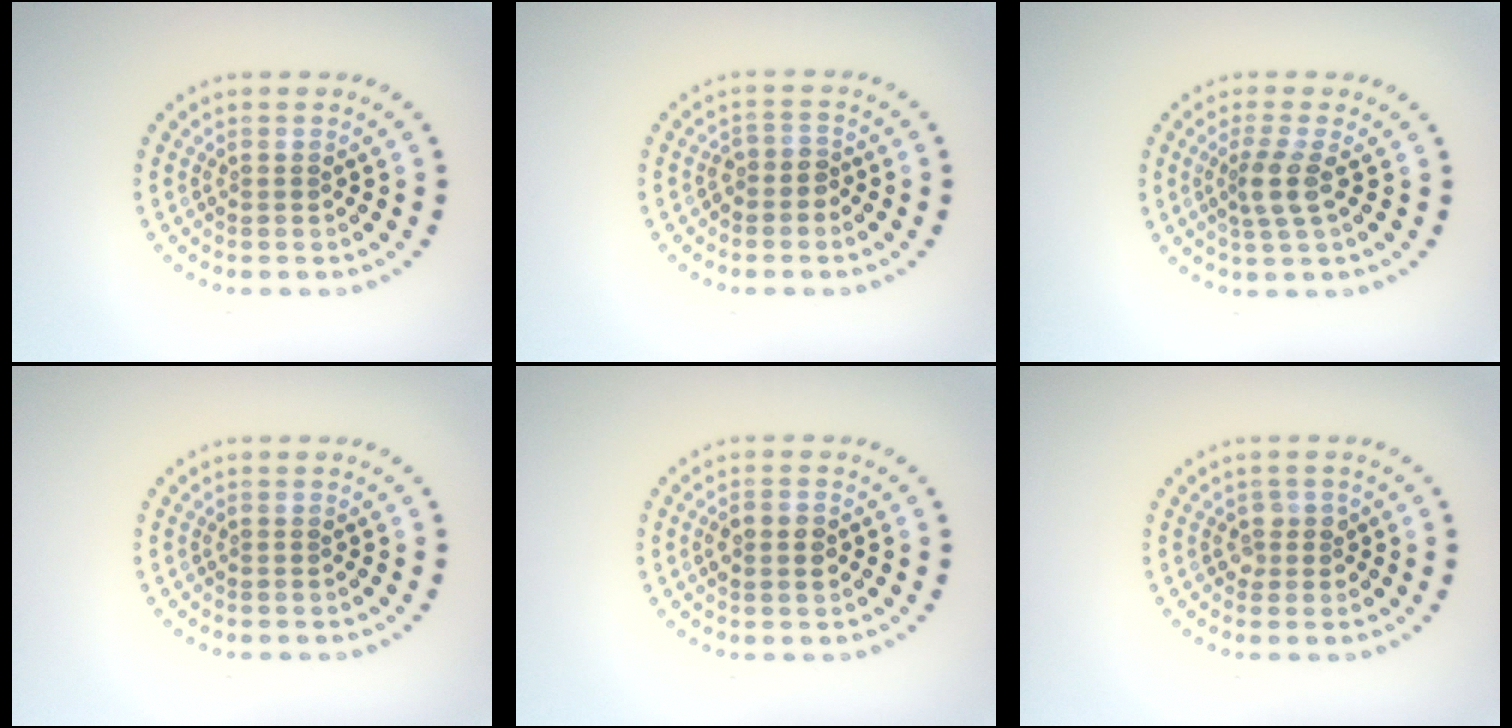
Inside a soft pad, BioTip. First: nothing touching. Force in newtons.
{"total": 1.6, "press": 1.2, "slide": 1.0}
{"total": 2.4, "press": 1.9, "slide": 1.5}
{"total": 0.0}
{"total": 2.0, "press": 2.0, "slide": 0.0}
{"total": 1.5, "press": 1.4, "slide": 0.7}